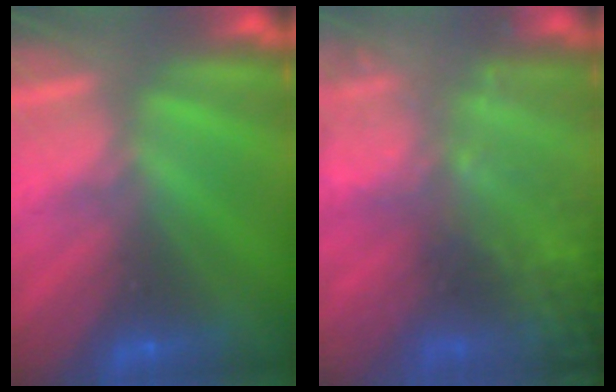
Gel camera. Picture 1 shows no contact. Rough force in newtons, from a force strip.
{"total": 9.0}